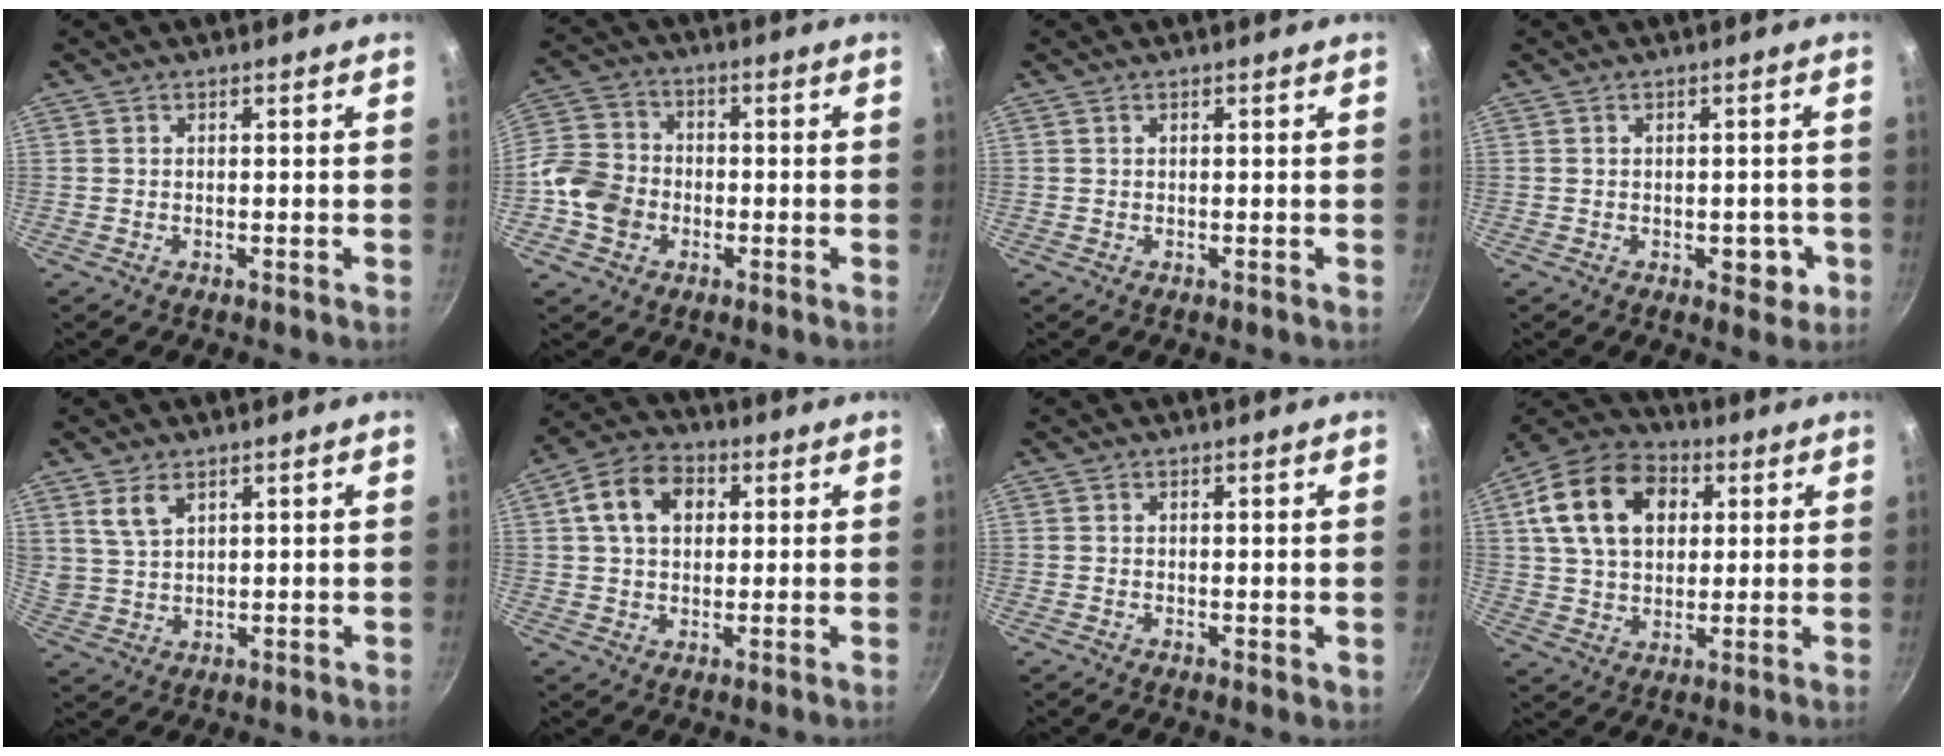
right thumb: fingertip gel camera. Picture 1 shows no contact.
{"total": 9.6, "force": [-2.6, 7.9, 4.7], "torque": [-0.068, 0.023, -0.067]}
{"total": 0.0}
{"total": 4.3, "force": [-1.2, 2.7, 3.1], "torque": [-0.010, 0.008, -0.012]}
{"total": 5.4, "force": [3.0, 2.9, 3.4], "torque": [-0.061, -0.014, 0.068]}
{"total": 10.4, "force": [2.7, 7.5, 6.6], "torque": [-0.095, 0.013, 0.033]}
{"total": 0.9, "force": [0.4, 0.4, 0.7], "torque": [-0.005, -0.004, 0.004]}
{"total": 17.5, "force": [5.0, 12.3, 11.3], "torque": [-0.178, 0.010, 0.074]}